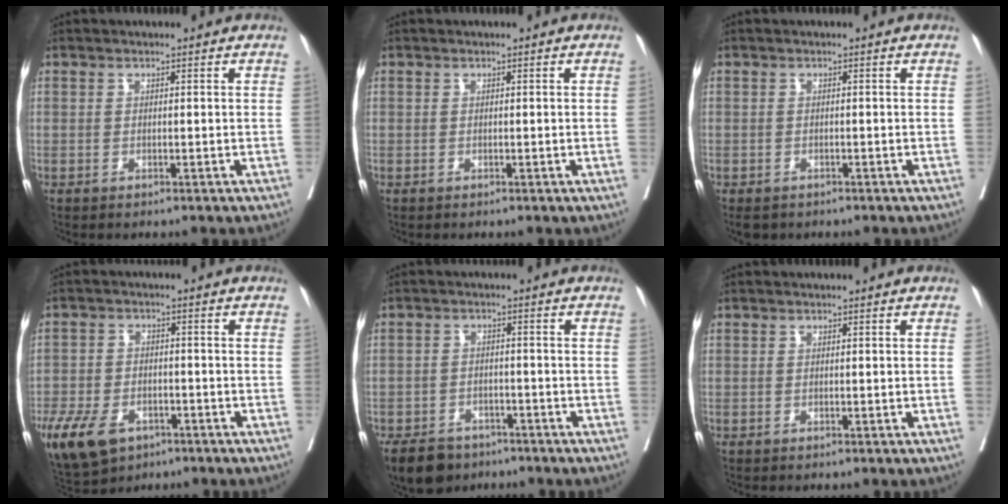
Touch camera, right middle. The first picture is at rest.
{"total": 0.6, "force": [0.0, -0.2, 0.5], "torque": [-0.005, 0.001, -0.003]}
{"total": 2.5, "force": [-2.0, 1.3, 0.7], "torque": [-0.012, -0.003, -0.027]}
{"total": 12.7, "force": [-7.1, 8.0, 6.8], "torque": [-0.156, -0.004, -0.112]}
{"total": 7.9, "force": [-5.9, 4.6, 2.6], "torque": [-0.047, -0.003, -0.094]}
{"total": 0.0}